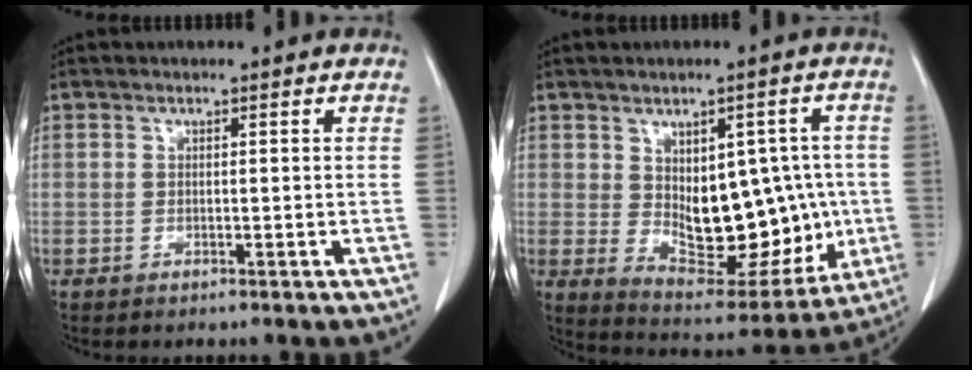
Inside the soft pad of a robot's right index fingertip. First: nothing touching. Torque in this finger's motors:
{"motor_torque": [0.56, 0.17, 0.38, 0.11]}